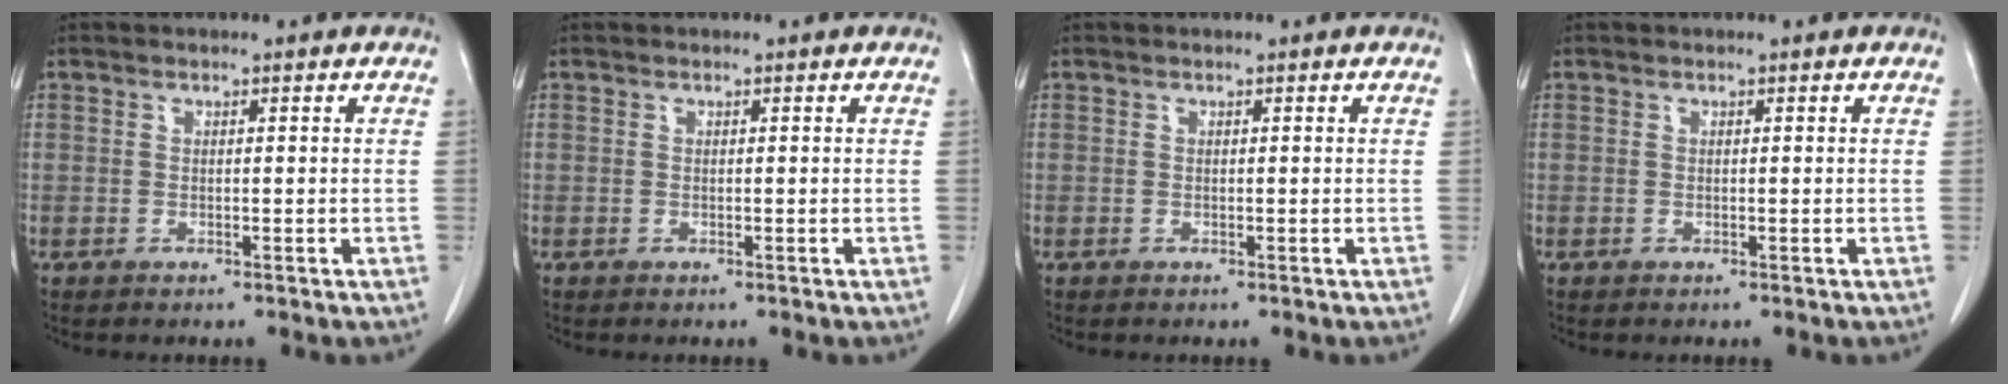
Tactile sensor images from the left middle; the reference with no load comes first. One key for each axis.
{"total": 0.0}
{"total": 0.0}
{"total": 0.0}